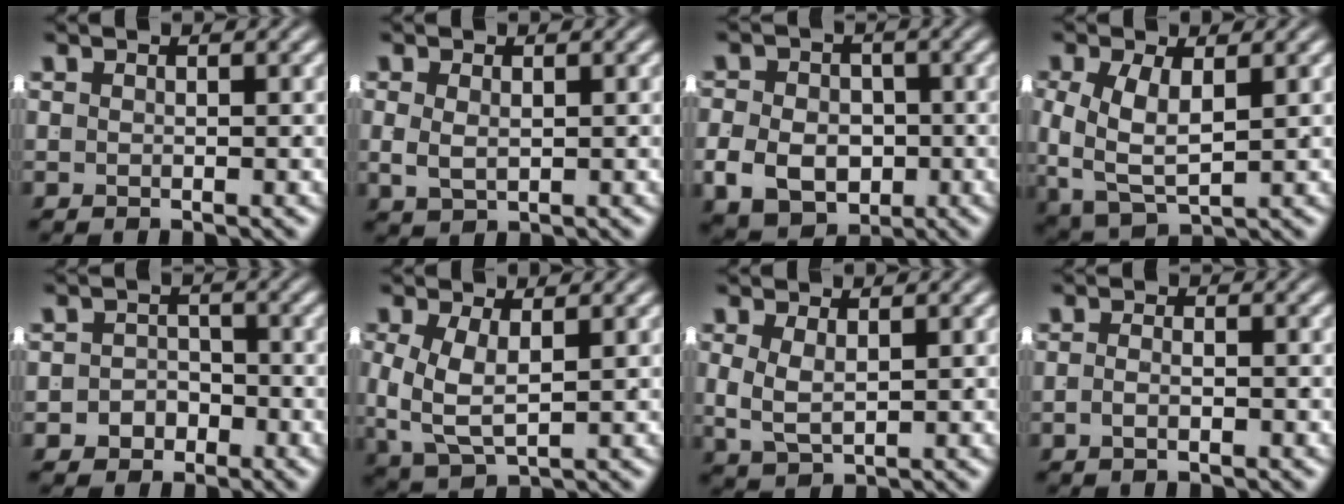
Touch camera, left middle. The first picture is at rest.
{"total": 1.8, "force": [0.3, 1.2, 1.3], "torque": [-0.032, -0.007, 0.017]}
{"total": 6.5, "force": [-2.2, 5.2, 3.2], "torque": [-0.047, -0.024, -0.026]}
{"total": 6.2, "force": [-0.3, 4.4, 4.3], "torque": [-0.101, -0.022, 0.011]}
{"total": 4.2, "force": [-1.9, 3.6, 0.9], "torque": [-0.010, -0.006, -0.035]}
{"total": 5.1, "force": [-0.4, 3.5, 3.7], "torque": [-0.089, -0.019, 0.011]}
{"total": 3.9, "force": [0.3, 3.0, 2.5], "torque": [-0.064, -0.008, 0.013]}
{"total": 1.6, "force": [-1.0, 0.3, 1.2], "torque": [-0.020, 0.004, -0.020]}